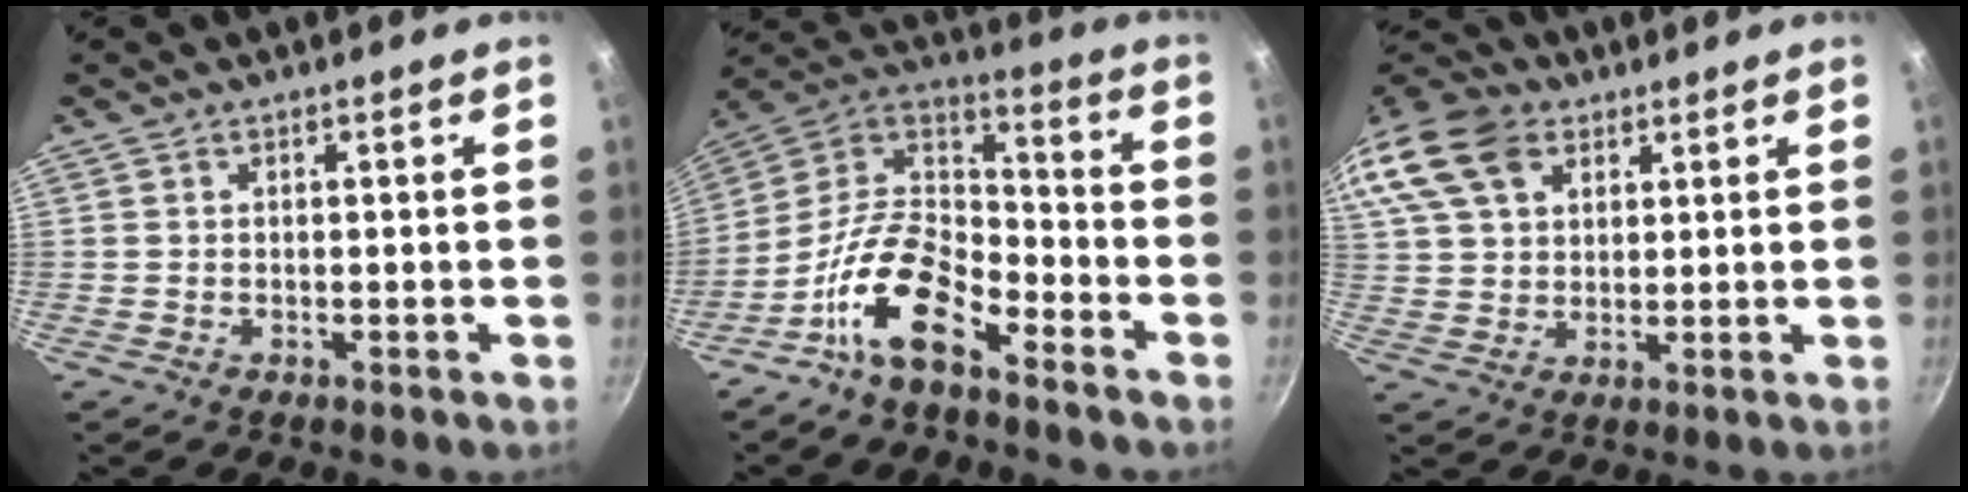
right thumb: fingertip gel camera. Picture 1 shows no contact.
{"total": 15.4, "force": [-9.2, 7.2, 10.0], "torque": [-0.177, 0.085, -0.199]}
{"total": 19.7, "force": [9.3, 13.7, 10.6], "torque": [-0.239, 0.028, 0.170]}